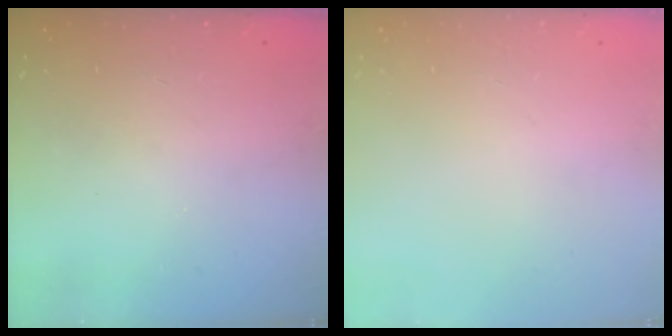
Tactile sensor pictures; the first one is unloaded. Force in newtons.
{"total": 0.0}